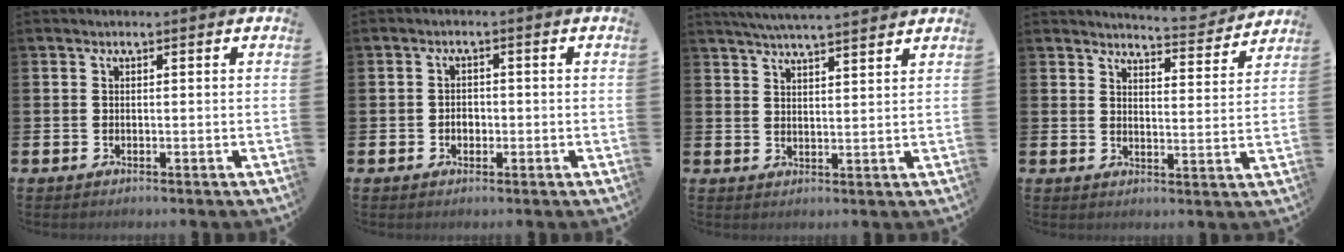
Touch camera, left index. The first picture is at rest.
{"total": 1.7, "force": [-0.4, 1.4, 0.9], "torque": [-0.009, 0.003, -0.013]}
{"total": 5.1, "force": [5.0, -0.2, 1.1], "torque": [-0.033, -0.020, 0.089]}
{"total": 5.2, "force": [5.1, 0.3, 0.6], "torque": [-0.008, -0.041, 0.086]}